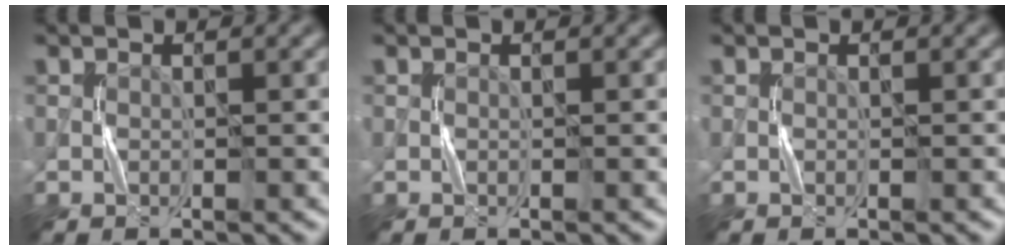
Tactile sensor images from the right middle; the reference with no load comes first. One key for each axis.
{"total": 0.0}
{"total": 0.0}